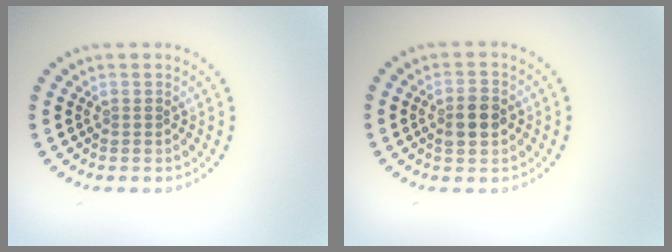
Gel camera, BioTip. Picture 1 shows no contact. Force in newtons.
{"total": 2.8, "press": 2.8, "slide": 0.2}